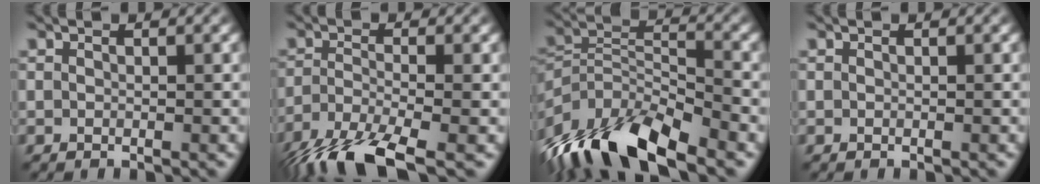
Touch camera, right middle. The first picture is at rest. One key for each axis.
{"total": 7.2, "fx": -5.1, "fy": 1.7, "fz": 4.8, "tx": -0.096, "ty": -0.016, "tz": -0.104}
{"total": 12.0, "fx": -8.9, "fy": 4.0, "fz": 7.1, "tx": -0.138, "ty": 0.000, "tz": -0.170}
{"total": 0.0}